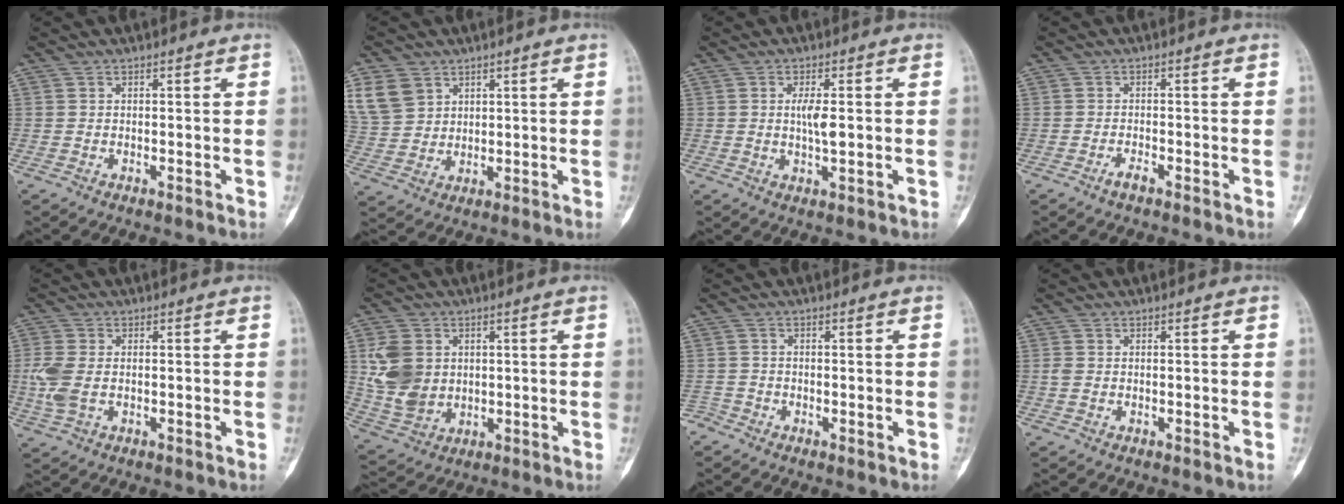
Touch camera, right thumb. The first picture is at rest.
{"total": 8.5, "force": [4.3, 6.4, 3.6], "torque": [-0.062, -0.007, 0.098]}
{"total": 4.1, "force": [0.2, 1.5, 3.8], "torque": [-0.069, -0.005, 0.005]}
{"total": 1.5, "force": [-1.1, 0.3, 1.0], "torque": [-0.023, 0.003, -0.022]}
{"total": 5.3, "force": [-0.8, 2.9, 4.4], "torque": [-0.125, 0.002, -0.015]}
{"total": 10.3, "force": [1.5, 8.0, 6.2], "torque": [-0.110, -0.007, 0.040]}
{"total": 1.8, "force": [-1.4, 1.1, -0.1], "torque": [0.003, 0.001, -0.031]}
{"total": 1.0, "force": [-0.3, 0.3, 0.8], "torque": [-0.024, 0.000, -0.009]}